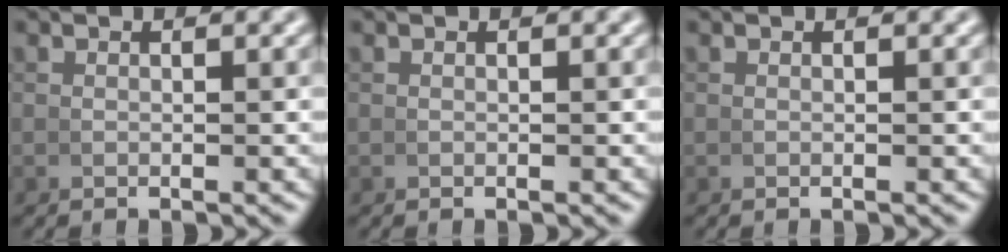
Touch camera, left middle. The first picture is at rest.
{"total": 0.0}
{"total": 0.8, "force": [0.1, -0.7, -0.2], "torque": [0.010, -0.003, 0.007]}